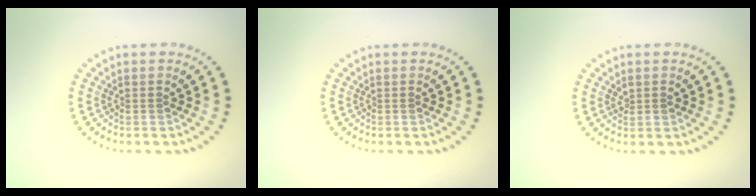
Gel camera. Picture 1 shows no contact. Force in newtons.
{"total": 0.0}
{"total": 0.8, "press": 0.8, "slide": 0.2}